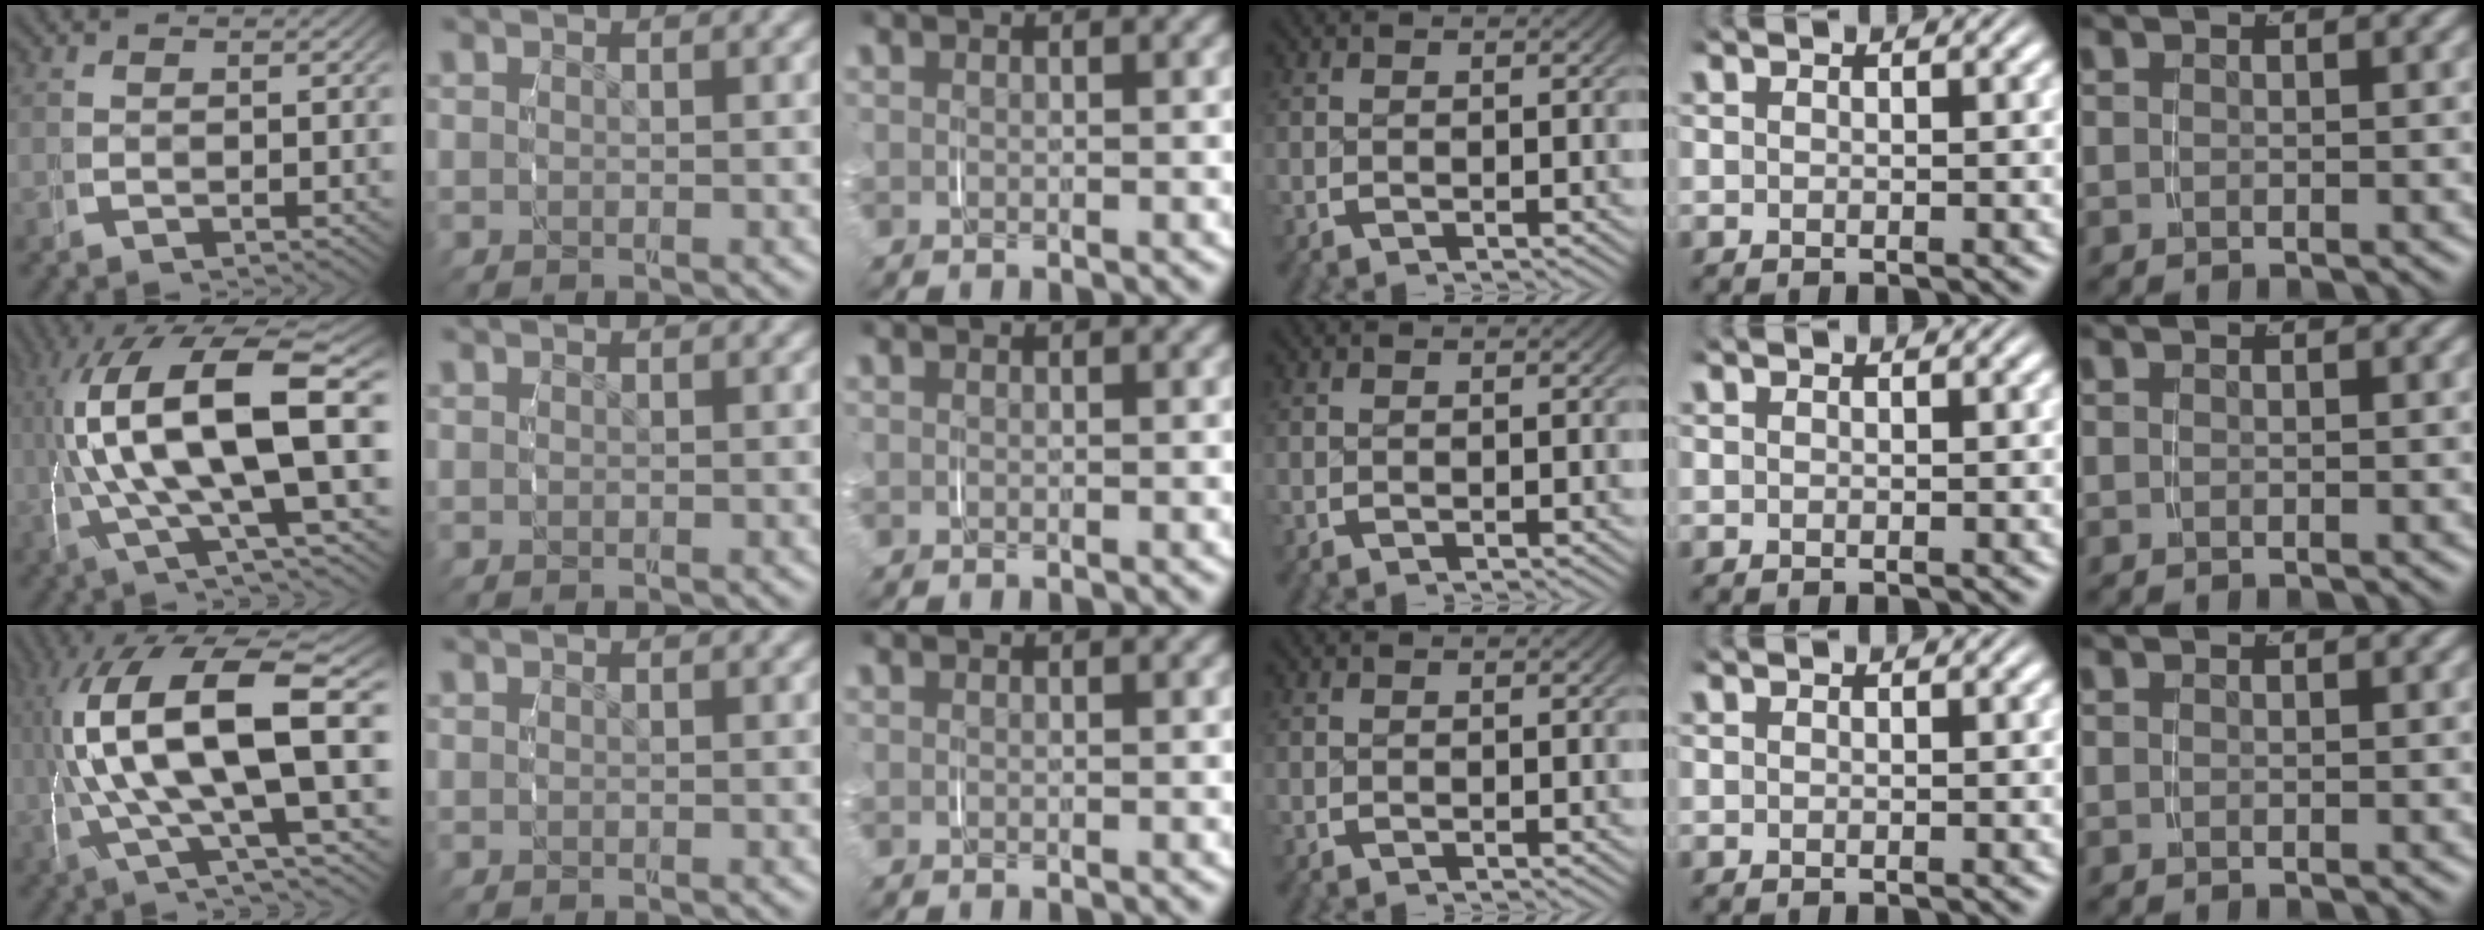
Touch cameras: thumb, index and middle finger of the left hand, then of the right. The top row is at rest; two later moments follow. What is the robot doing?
{"motion": "grasp_and_lifting", "object": "pencil case"}